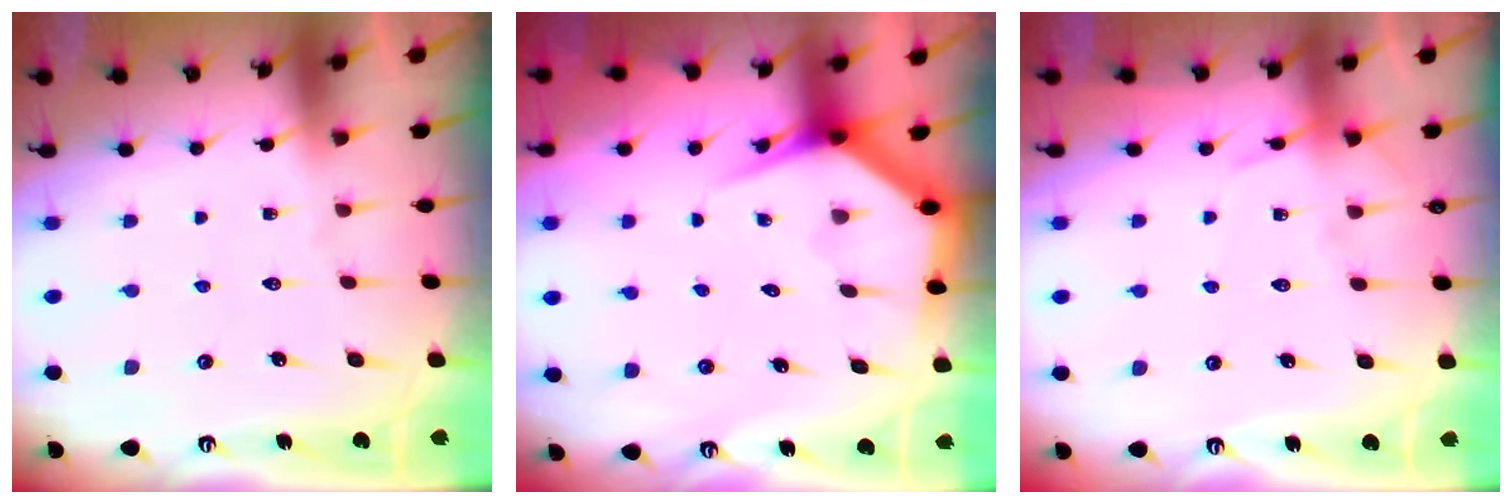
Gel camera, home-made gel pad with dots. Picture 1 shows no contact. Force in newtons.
{"total": 4.3, "press": 4.3, "slide": 0.3}
{"total": 6.2, "press": 6.2, "slide": 0.7}